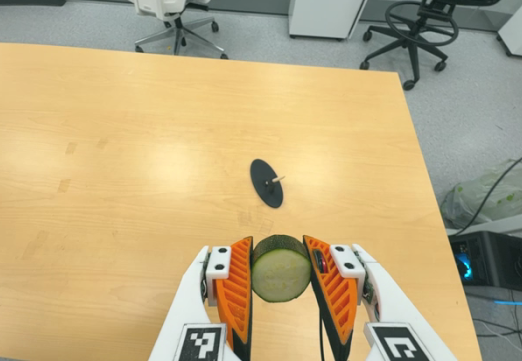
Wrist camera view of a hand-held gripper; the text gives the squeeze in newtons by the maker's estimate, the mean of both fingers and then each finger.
{"total": 11.1, "left": 9.6, "right": 12.5}